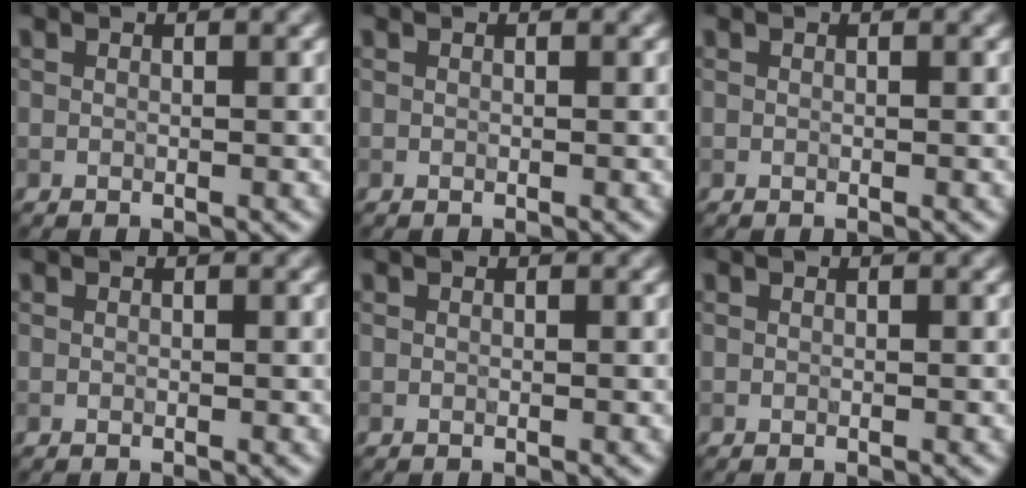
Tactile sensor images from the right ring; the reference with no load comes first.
{"total": 0.0}
{"total": 0.0}
{"total": 0.0}
{"total": 0.0}
{"total": 0.0}